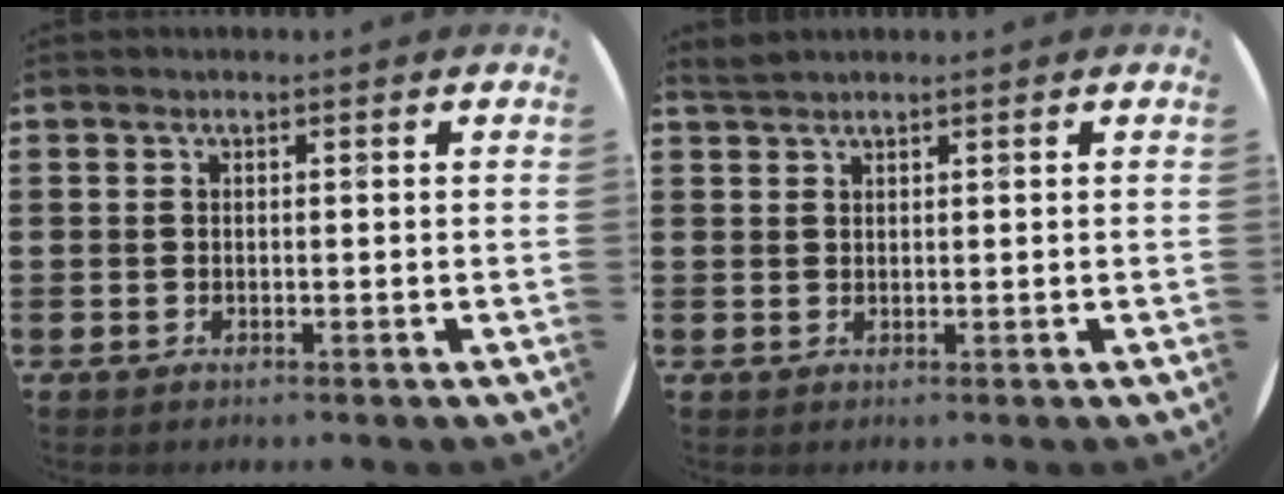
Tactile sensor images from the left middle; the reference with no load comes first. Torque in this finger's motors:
{"motor_torque": [0.10, -0.10, -0.03, -0.01]}